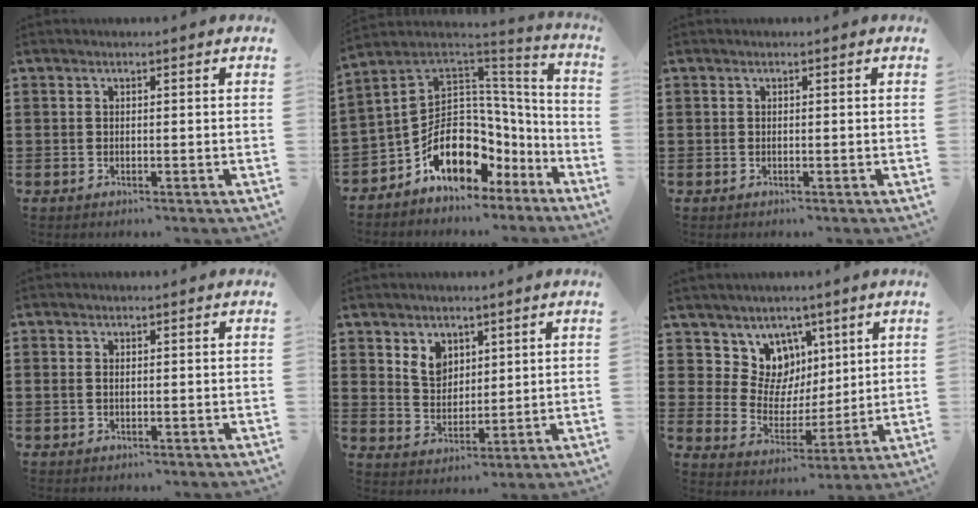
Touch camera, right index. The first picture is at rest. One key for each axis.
{"total": 13.1, "fx": -4.5, "fy": 9.2, "fz": 8.1, "tx": -0.158, "ty": -0.006, "tz": -0.084}
{"total": 0.0}
{"total": 0.8, "fx": 0.0, "fy": 0.5, "fz": 0.5, "tx": -0.013, "ty": 0.003, "tz": 0.000}
{"total": 5.0, "fx": 2.9, "fy": 3.7, "fz": 1.6, "tx": -0.039, "ty": 0.010, "tz": 0.054}
{"total": 8.5, "fx": 4.4, "fy": 7.1, "fz": 1.9, "tx": -0.070, "ty": -0.029, "tz": 0.084}